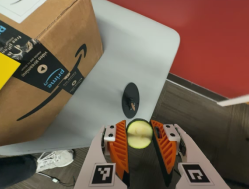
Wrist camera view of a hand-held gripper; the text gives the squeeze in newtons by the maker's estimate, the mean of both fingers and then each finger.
{"total": 7.6, "left": 7.5, "right": 7.6}